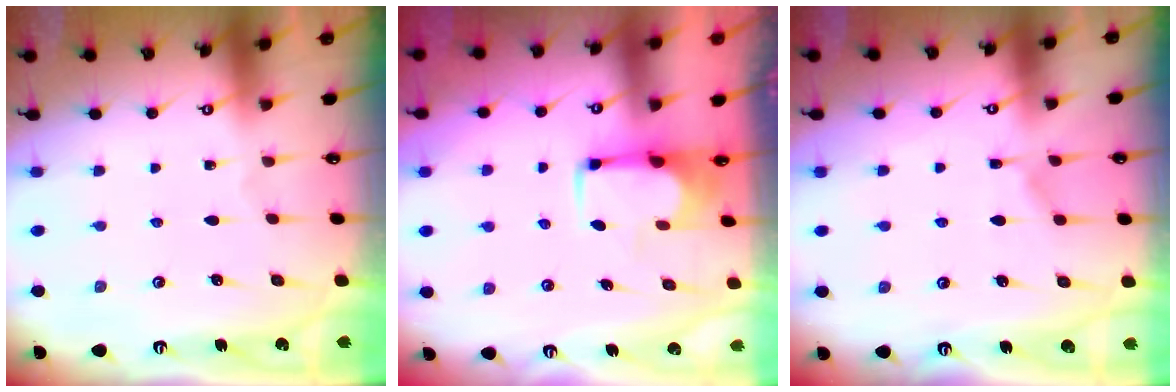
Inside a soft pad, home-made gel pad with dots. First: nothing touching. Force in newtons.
{"total": 1.8, "press": 1.7, "slide": 0.6}
{"total": 5.7, "press": 5.6, "slide": 0.7}